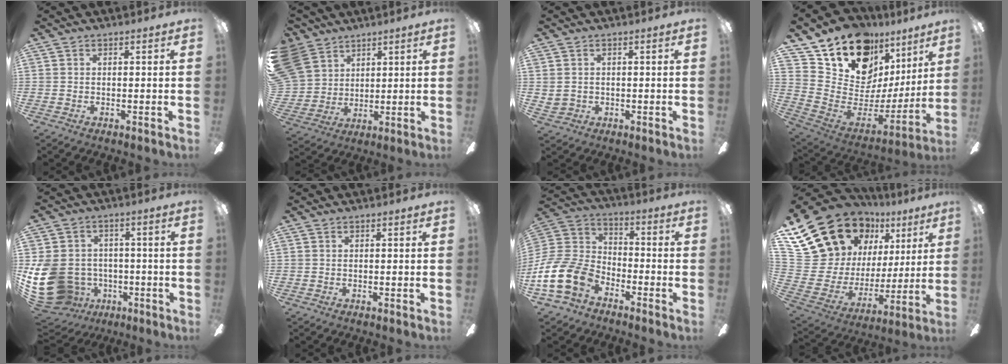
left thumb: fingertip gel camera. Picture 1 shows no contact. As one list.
[{"total": 10.6, "force": [5.9, 8.5, 2.5], "torque": [-0.088, -0.020, 0.123]}, {"total": 1.9, "force": [0.7, 1.7, 0.4], "torque": [-0.010, 0.001, 0.012]}, {"total": 17.5, "force": [13.2, 9.4, 6.6], "torque": [-0.126, -0.115, 0.251]}, {"total": 16.4, "force": [-3.5, 13.6, 8.4], "torque": [-0.200, 0.017, -0.052]}, {"total": 0.0}, {"total": 16.0, "force": [-8.2, 10.3, 9.0], "torque": [-0.206, 0.039, -0.148]}, {"total": 21.5, "force": [14.1, 13.9, 8.4], "torque": [-0.162, -0.101, 0.288]}]